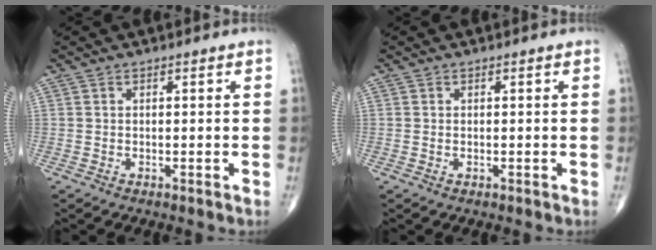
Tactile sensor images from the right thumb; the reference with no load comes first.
{"total": 0.0}